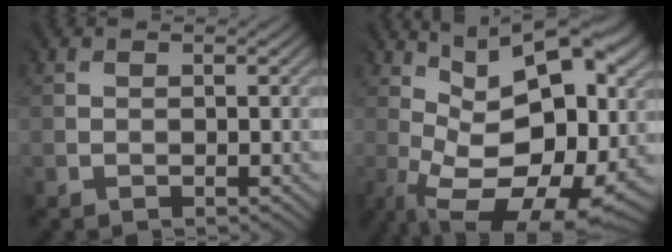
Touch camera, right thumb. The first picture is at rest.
{"total": 17.0, "force": [2.0, 8.7, 14.5], "torque": [-0.218, -0.002, 0.049]}